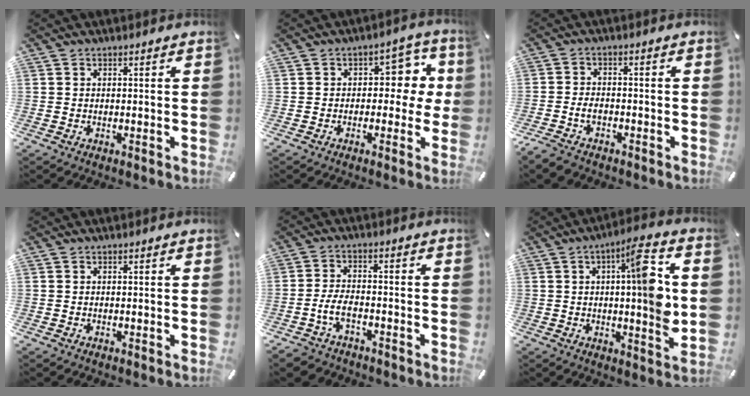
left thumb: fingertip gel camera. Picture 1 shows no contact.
{"total": 8.1, "force": [1.4, 5.6, 5.7], "torque": [-0.067, -0.004, 0.017]}
{"total": 3.8, "force": [-2.1, 2.4, 2.2], "torque": [-0.050, 0.009, -0.041]}
{"total": 0.0}
{"total": 5.9, "force": [-3.0, 3.3, 3.8], "torque": [-0.089, 0.013, -0.059]}
{"total": 14.7, "force": [2.3, 2.5, 14.3], "torque": [-0.215, -0.006, 0.031]}